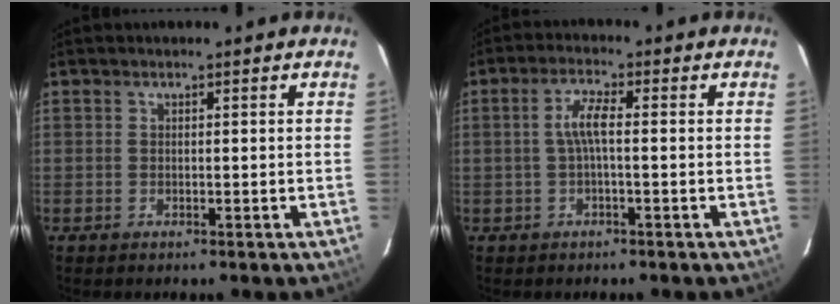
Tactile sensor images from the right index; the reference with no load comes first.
{"total": 3.9, "force": [-0.1, 0.7, 3.9], "torque": [-0.076, 0.007, -0.001]}